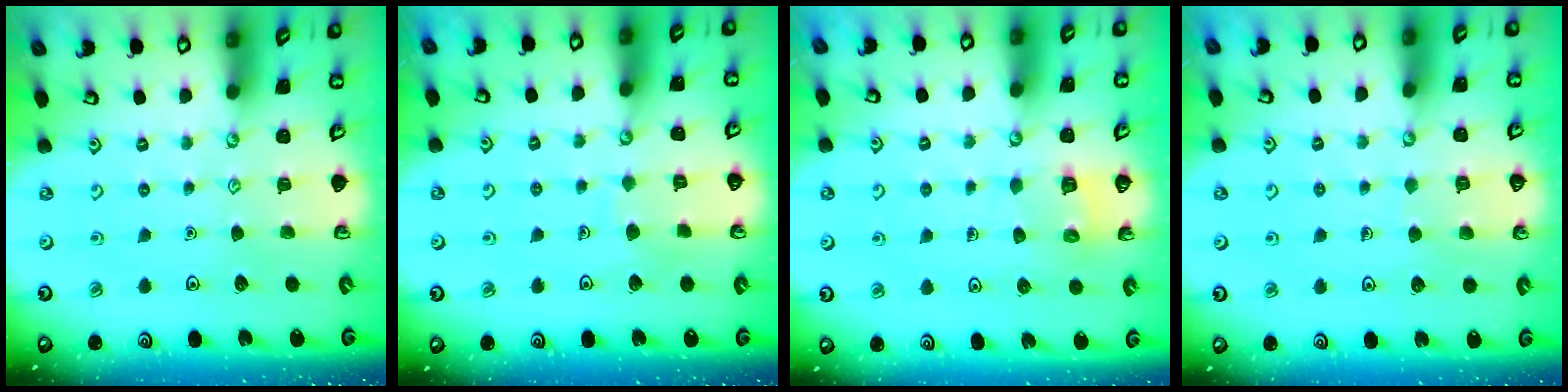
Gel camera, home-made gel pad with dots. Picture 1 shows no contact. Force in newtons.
{"total": 4.9, "press": 4.8, "slide": 0.4}
{"total": 5.8, "press": 5.8, "slide": 0.4}
{"total": 6.0, "press": 6.0, "slide": 0.5}